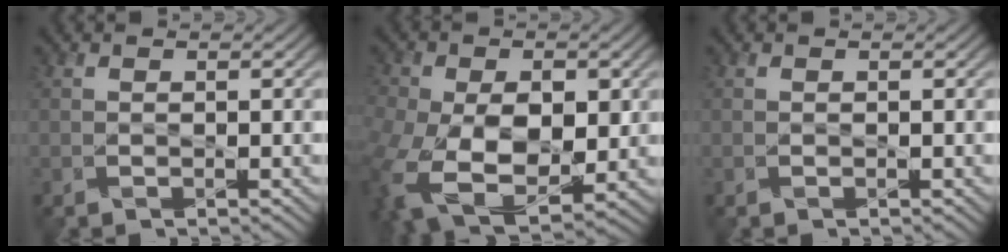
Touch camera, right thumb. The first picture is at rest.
{"total": 14.6, "force": [-2.9, 9.7, 10.5], "torque": [-0.222, -0.047, -0.021]}
{"total": 0.0}